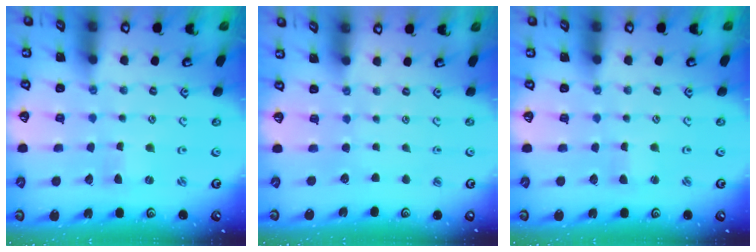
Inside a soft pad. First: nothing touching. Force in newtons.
{"total": 0.0}
{"total": 1.6, "press": 1.6, "slide": 0.3}